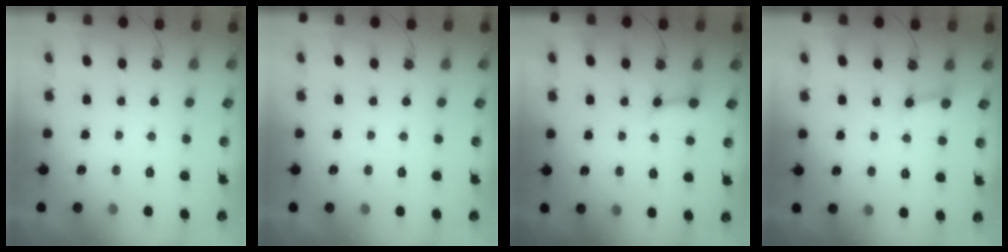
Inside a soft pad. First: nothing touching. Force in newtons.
{"total": 0.0}
{"total": 4.0, "press": 4.0, "slide": 0.4}
{"total": 2.7, "press": 2.7, "slide": 0.2}